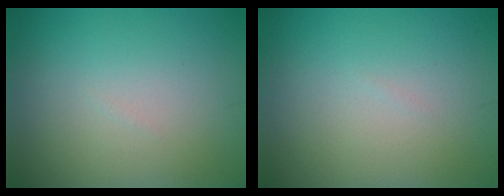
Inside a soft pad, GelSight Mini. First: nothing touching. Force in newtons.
{"total": 0.0}